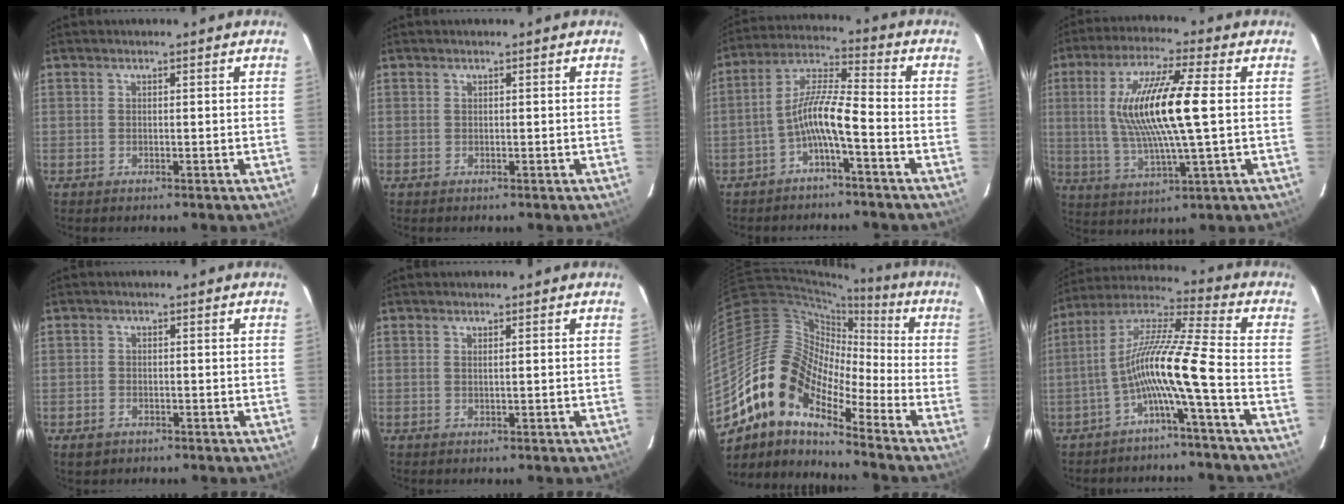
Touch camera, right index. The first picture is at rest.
{"total": 0.0}
{"total": 7.7, "force": [-3.7, 0.7, 6.7], "torque": [-0.152, 0.018, -0.070]}
{"total": 16.0, "force": [1.6, 2.0, 15.8], "torque": [-0.299, 0.000, 0.034]}
{"total": 2.3, "force": [-1.4, 1.7, 0.8], "torque": [-0.020, 0.001, -0.020]}
{"total": 0.6, "force": [0.1, -0.3, 0.6], "torque": [-0.009, 0.000, 0.002]}
{"total": 15.7, "force": [-10.6, 6.7, 9.5], "torque": [-0.158, 0.003, -0.218]}
{"total": 11.6, "force": [-4.6, -0.9, 10.6], "torque": [-0.208, 0.014, -0.091]}